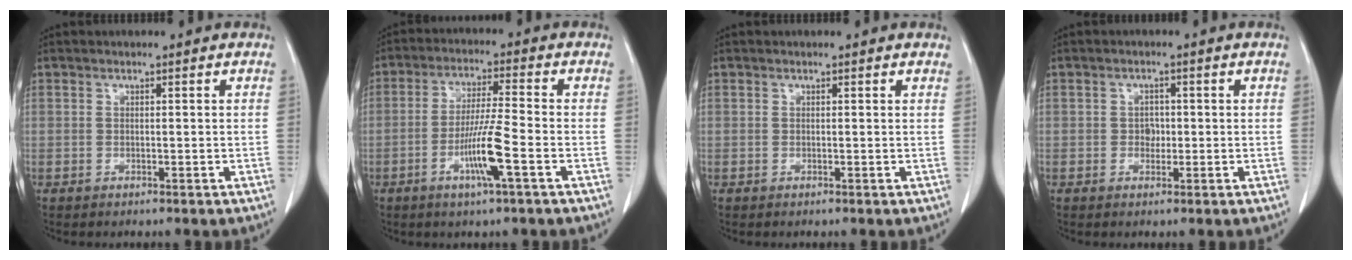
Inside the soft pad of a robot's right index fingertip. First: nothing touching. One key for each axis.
{"total": 8.1, "fx": -3.2, "fy": -0.4, "fz": 7.5, "tx": -0.145, "ty": -0.010, "tz": -0.061}
{"total": 0.7, "fx": 0.7, "fy": 0.2, "fz": 0.1, "tx": -0.007, "ty": 0.001, "tz": 0.001}
{"total": 1.7, "fx": -0.1, "fy": 1.4, "fz": 1.0, "tx": -0.014, "ty": 0.004, "tz": -0.002}